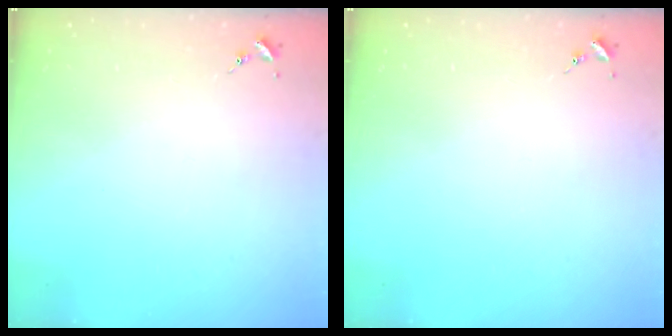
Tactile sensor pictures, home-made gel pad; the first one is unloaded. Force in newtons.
{"total": 0.0}